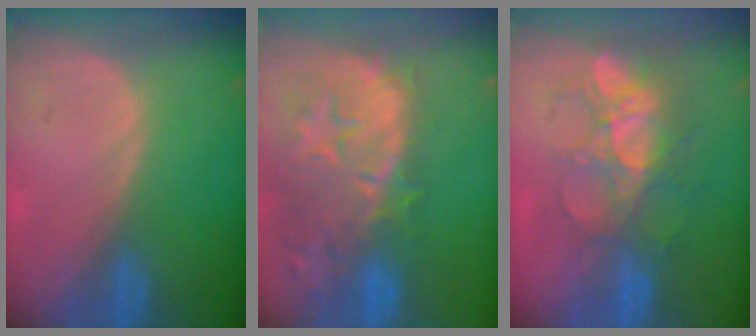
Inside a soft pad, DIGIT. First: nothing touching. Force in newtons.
{"total": 14.3, "press": 11.9, "slide": 8.0}
{"total": 9.2, "press": 8.5, "slide": 3.5}